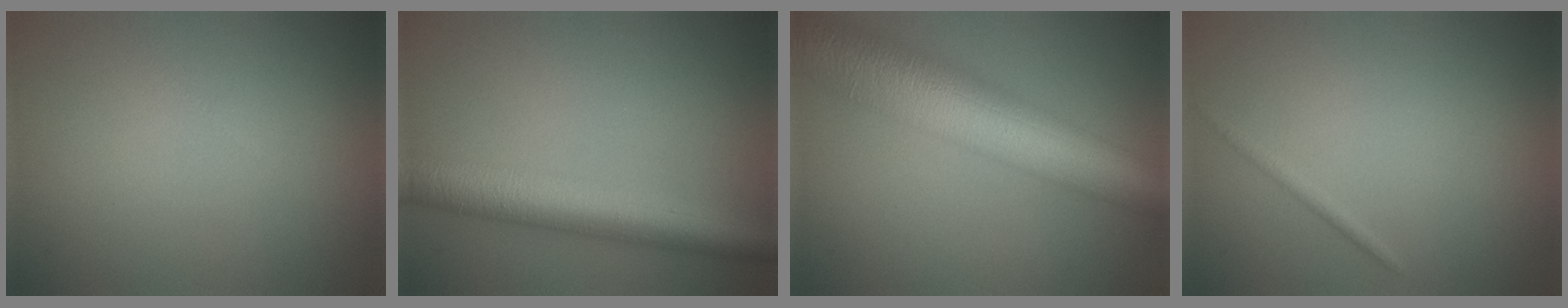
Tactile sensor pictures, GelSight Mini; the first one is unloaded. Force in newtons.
{"total": 6.7, "press": 6.7, "slide": 0.1}
{"total": 11.6, "press": 11.6, "slide": 0.4}
{"total": 0.7, "press": 0.7, "slide": 0.1}